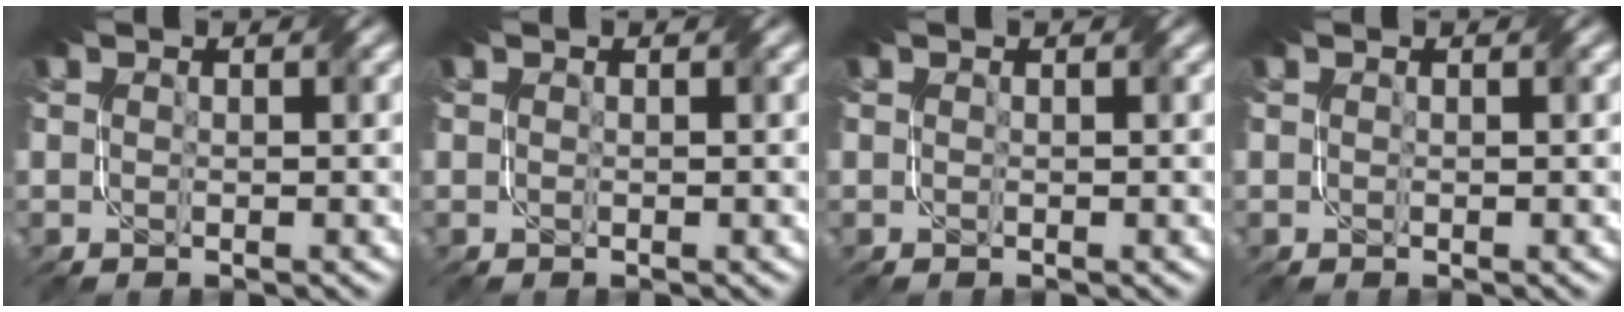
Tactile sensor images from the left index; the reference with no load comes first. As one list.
[{"total": 0.0}, {"total": 0.0}, {"total": 0.0}]